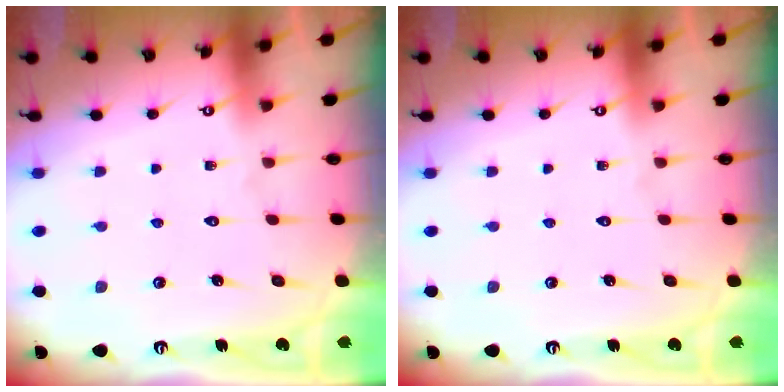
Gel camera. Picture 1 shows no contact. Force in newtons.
{"total": 0.0}